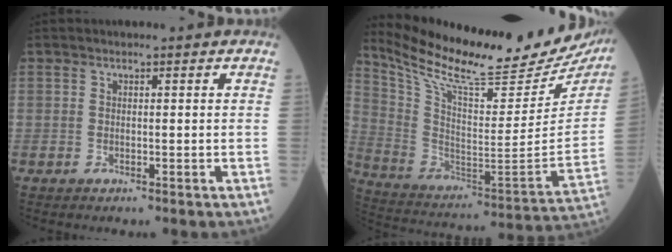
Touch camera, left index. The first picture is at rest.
{"total": 28.7, "force": [25.5, 3.8, 12.7], "torque": [-0.235, -0.087, 0.366]}